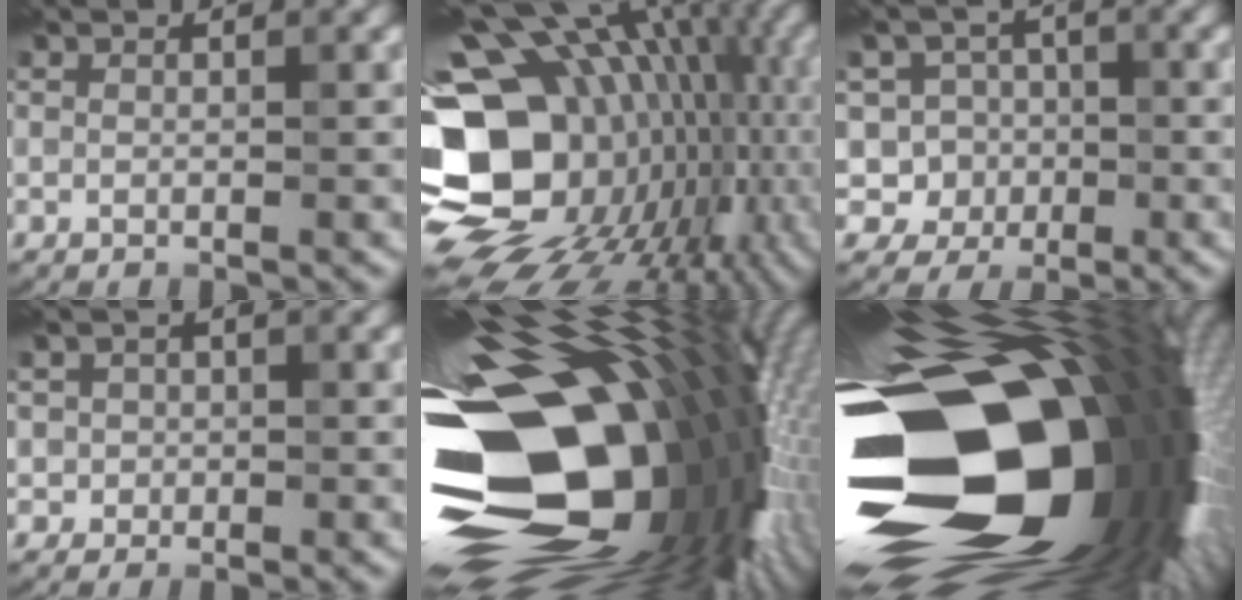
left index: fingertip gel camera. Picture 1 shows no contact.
{"total": 19.3, "force": [-2.1, 14.5, 12.7], "torque": [-0.246, 0.001, -0.014]}
{"total": 6.0, "force": [-0.7, 5.7, 1.5], "torque": [-0.014, 0.033, -0.049]}
{"total": 1.5, "force": [0.2, 1.5, 0.2], "torque": [0.014, 0.004, -0.001]}
{"total": 20.5, "force": [-2.8, 11.8, 16.5], "torque": [-0.294, -0.025, -0.055]}
{"total": 22.0, "force": [-4.7, 12.2, 17.8], "torque": [-0.317, -0.021, -0.089]}